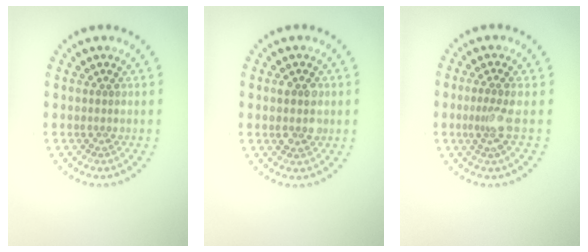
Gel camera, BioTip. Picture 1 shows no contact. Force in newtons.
{"total": 2.3, "press": 2.2, "slide": 0.4}
{"total": 2.0, "press": 1.5, "slide": 1.4}